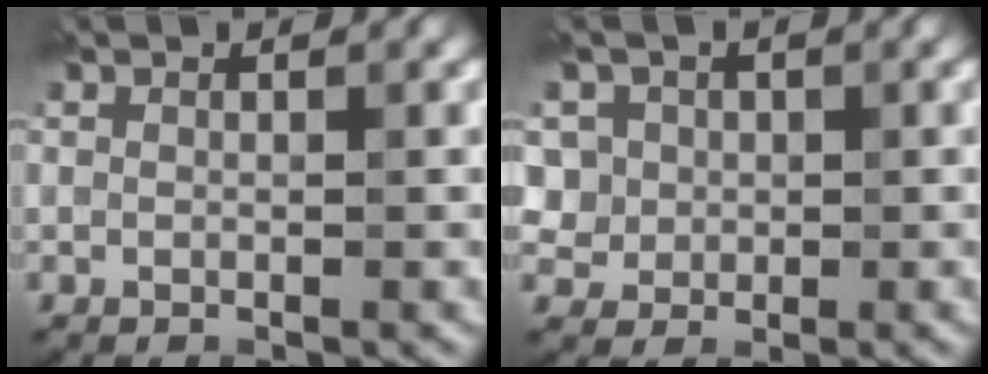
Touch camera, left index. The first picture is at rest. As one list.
[{"total": 5.3, "force": [2.0, 4.7, 1.7], "torque": [-0.038, 0.019, 0.022]}]